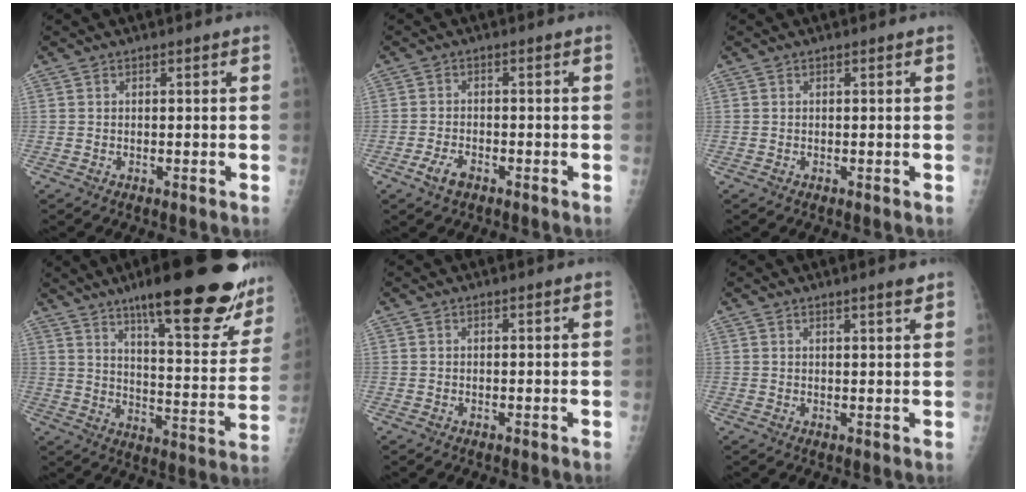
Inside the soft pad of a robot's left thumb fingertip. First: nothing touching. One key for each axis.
{"total": 3.4, "fx": -2.1, "fy": 1.7, "fz": 2.1, "tx": -0.043, "ty": 0.012, "tz": -0.038}
{"total": 0.0}
{"total": 27.3, "fx": 17.8, "fy": 6.1, "fz": 19.8, "tx": -0.240, "ty": -0.070, "tz": 0.247}
{"total": 0.0}
{"total": 2.3, "fx": 1.7, "fy": -0.1, "fz": 1.5, "tx": -0.020, "ty": -0.012, "tz": 0.026}